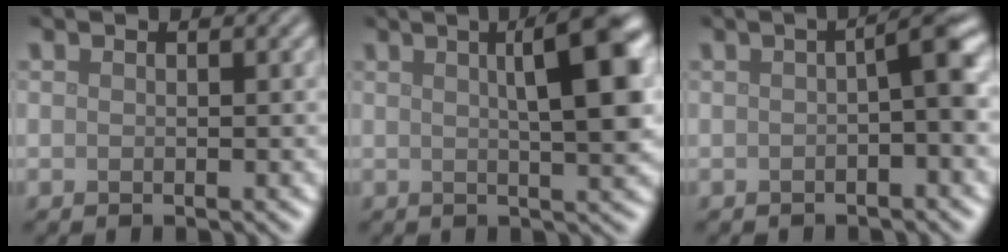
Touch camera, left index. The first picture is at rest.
{"total": 7.8, "force": [2.0, 1.8, 7.3], "torque": [-0.073, 0.017, 0.025]}
{"total": 2.9, "force": [-0.1, 0.3, 2.9], "torque": [-0.041, 0.013, -0.003]}